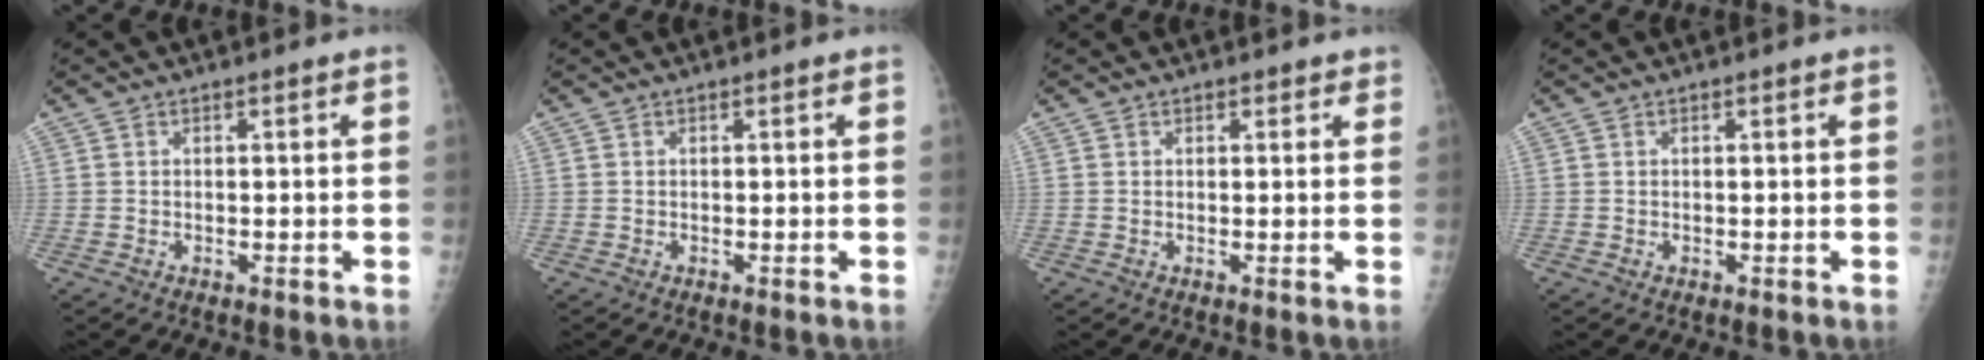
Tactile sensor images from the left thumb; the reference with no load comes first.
{"total": 0.0}
{"total": 1.3, "force": [0.9, 0.9, 0.1], "torque": [0.018, -0.005, 0.007]}
{"total": 0.0}